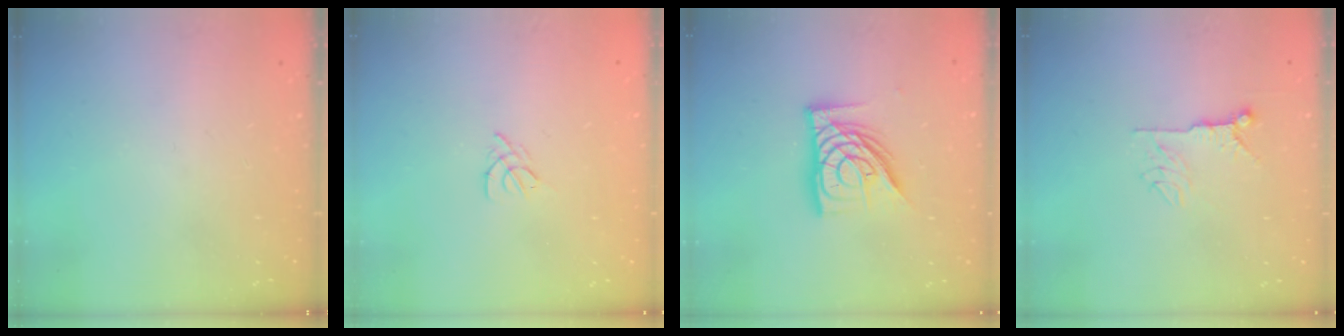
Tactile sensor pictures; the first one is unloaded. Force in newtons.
{"total": 2.5, "press": 2.4, "slide": 0.6}
{"total": 14.0, "press": 14.0, "slide": 1.1}
{"total": 7.2, "press": 7.2, "slide": 0.5}